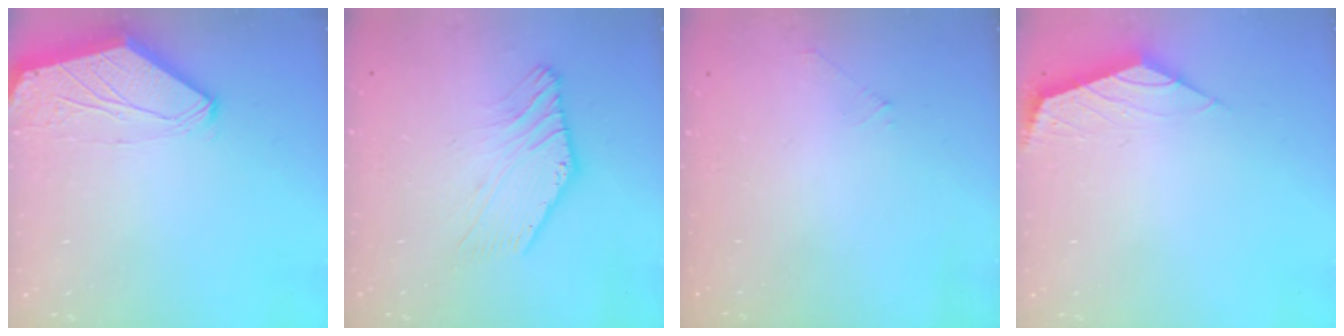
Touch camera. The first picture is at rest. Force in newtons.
{"total": 3.5, "press": 3.4, "slide": 0.7}
{"total": 0.0}
{"total": 2.3, "press": 2.2, "slide": 0.6}